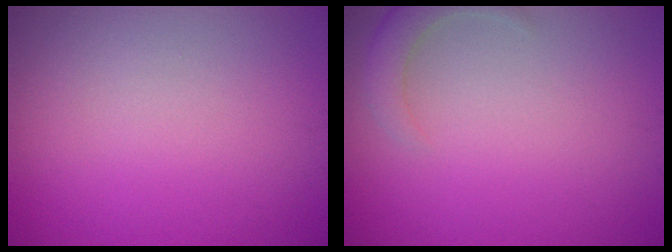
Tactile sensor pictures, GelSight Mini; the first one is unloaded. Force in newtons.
{"total": 2.5, "press": 2.5, "slide": 0.3}